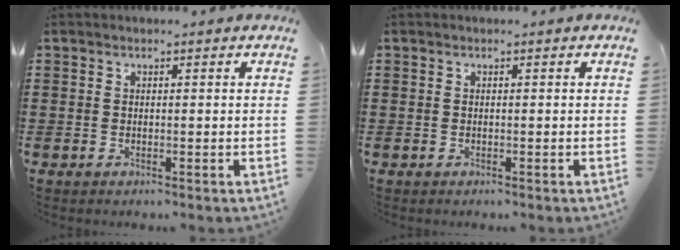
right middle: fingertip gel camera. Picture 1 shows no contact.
{"total": 0.0}